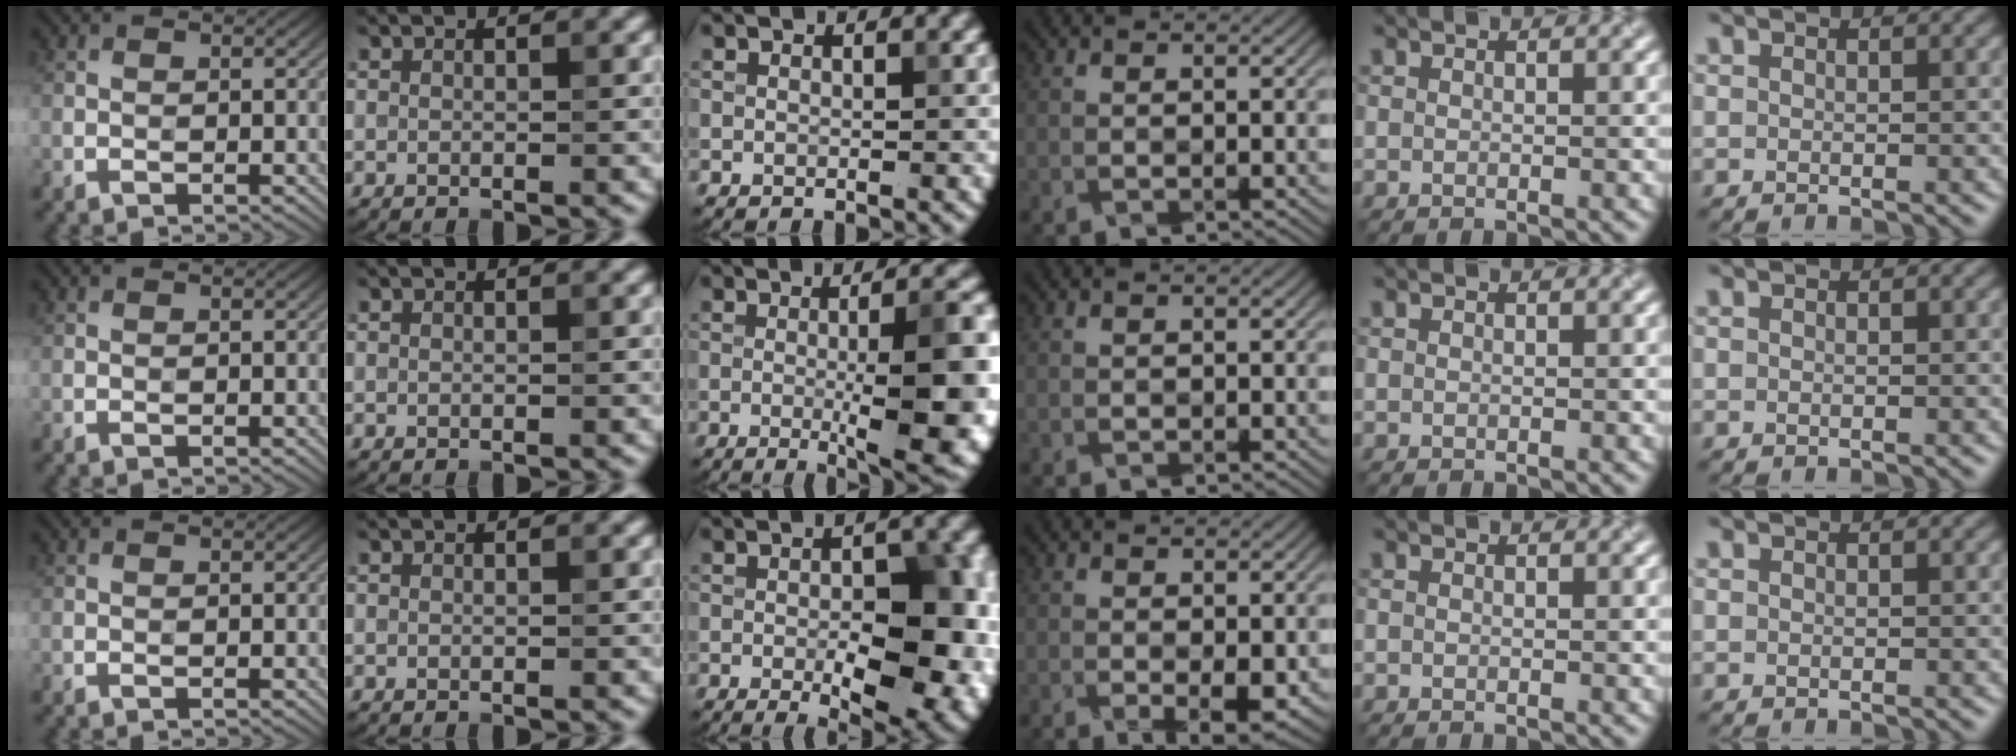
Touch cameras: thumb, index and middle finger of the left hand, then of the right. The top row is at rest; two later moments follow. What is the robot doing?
{"motion": "wrap", "object": "arm wrap"}